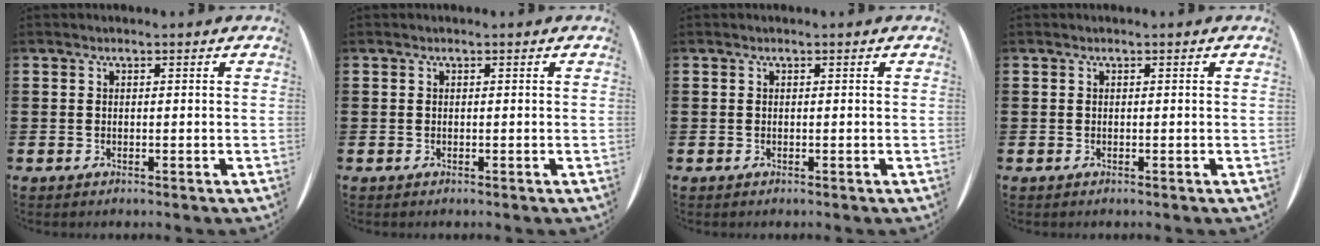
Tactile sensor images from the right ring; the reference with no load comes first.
{"total": 0.0}
{"total": 0.0}
{"total": 0.0}